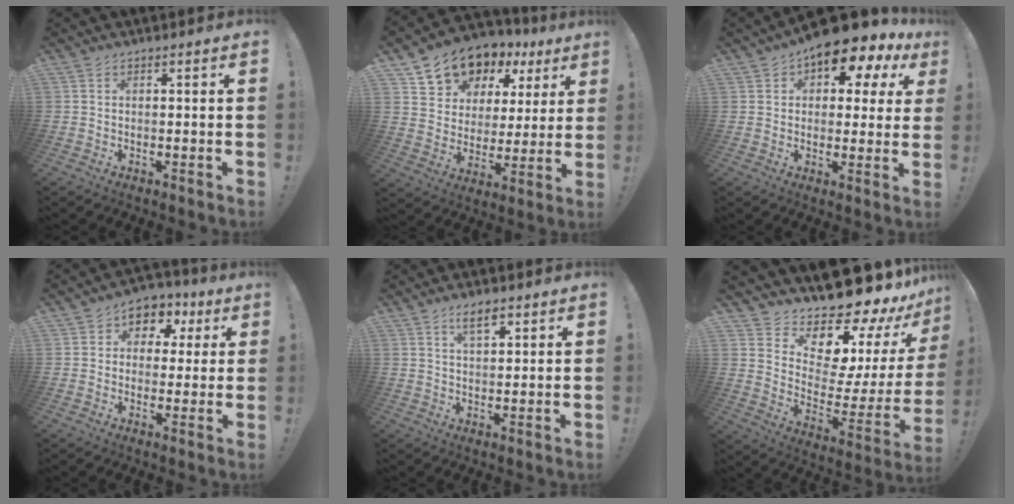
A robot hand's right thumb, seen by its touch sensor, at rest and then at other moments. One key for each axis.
{"total": 12.7, "fx": 9.0, "fy": 8.3, "fz": 3.6, "tx": -0.061, "ty": -0.067, "tz": 0.173}
{"total": 10.0, "fx": 7.4, "fy": 4.2, "fz": 5.2, "tx": -0.090, "ty": -0.055, "tz": 0.129}
{"total": 6.0, "fx": 0.4, "fy": 5.6, "fz": 2.0, "tx": -0.014, "ty": 0.001, "tz": 0.008}
{"total": 4.5, "fx": 2.7, "fy": 1.4, "fz": 3.4, "tx": -0.062, "ty": -0.005, "tz": 0.047}
{"total": 16.1, "fx": 12.8, "fy": 5.3, "fz": 8.2, "tx": -0.116, "ty": -0.129, "tz": 0.222}